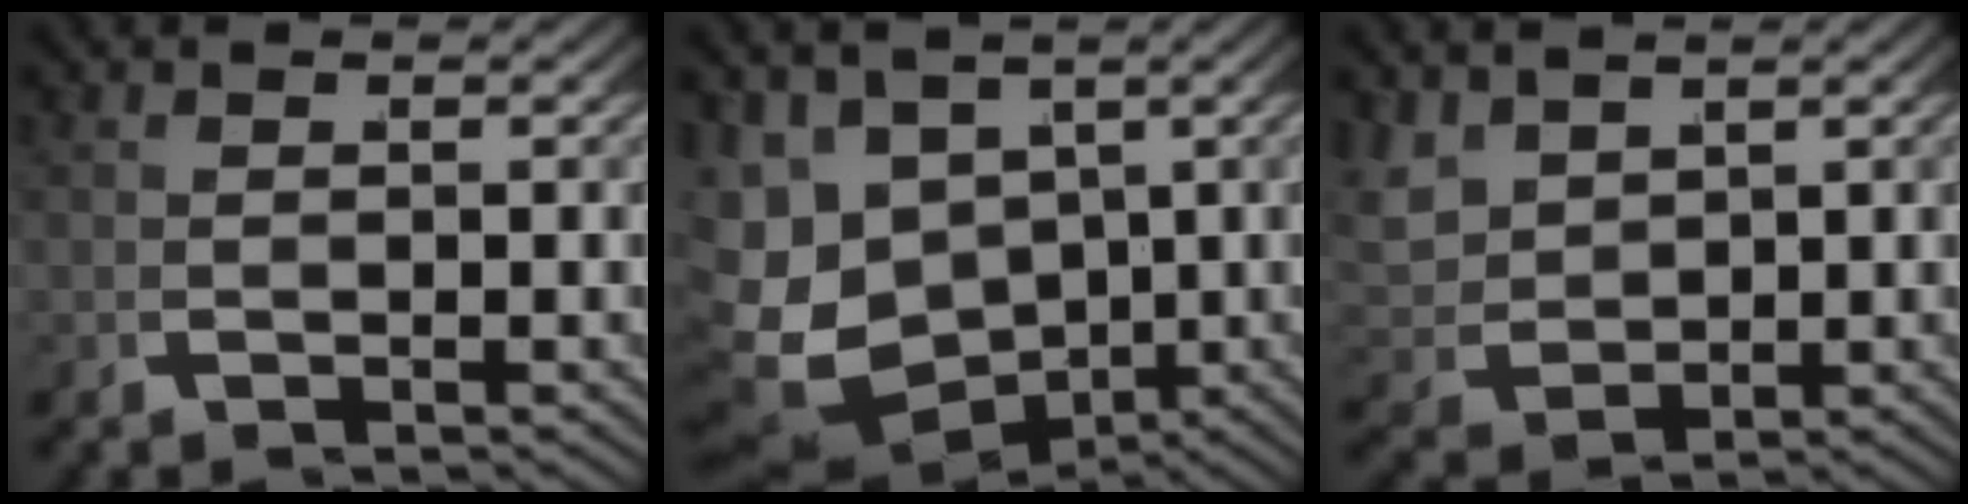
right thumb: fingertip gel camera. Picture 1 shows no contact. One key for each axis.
{"total": 12.5, "fx": -2.1, "fy": 10.2, "fz": 7.0, "tx": -0.167, "ty": -0.068, "tz": -0.009}
{"total": 4.7, "fx": 1.4, "fy": 3.4, "fz": 2.8, "tx": -0.080, "ty": -0.015, "tz": 0.041}